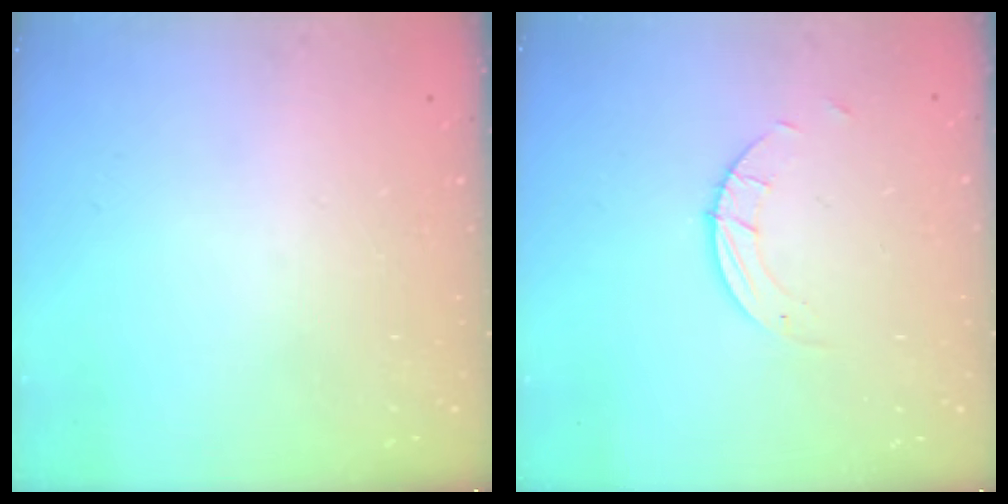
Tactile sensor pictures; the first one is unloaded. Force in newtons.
{"total": 1.5, "press": 1.5, "slide": 0.1}